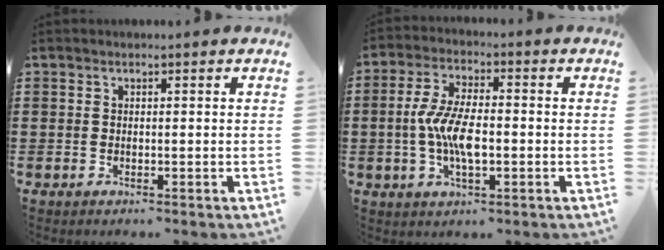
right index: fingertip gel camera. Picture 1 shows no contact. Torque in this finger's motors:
{"motor_torque": [2.14, 0.00, 0.78, 0.21]}